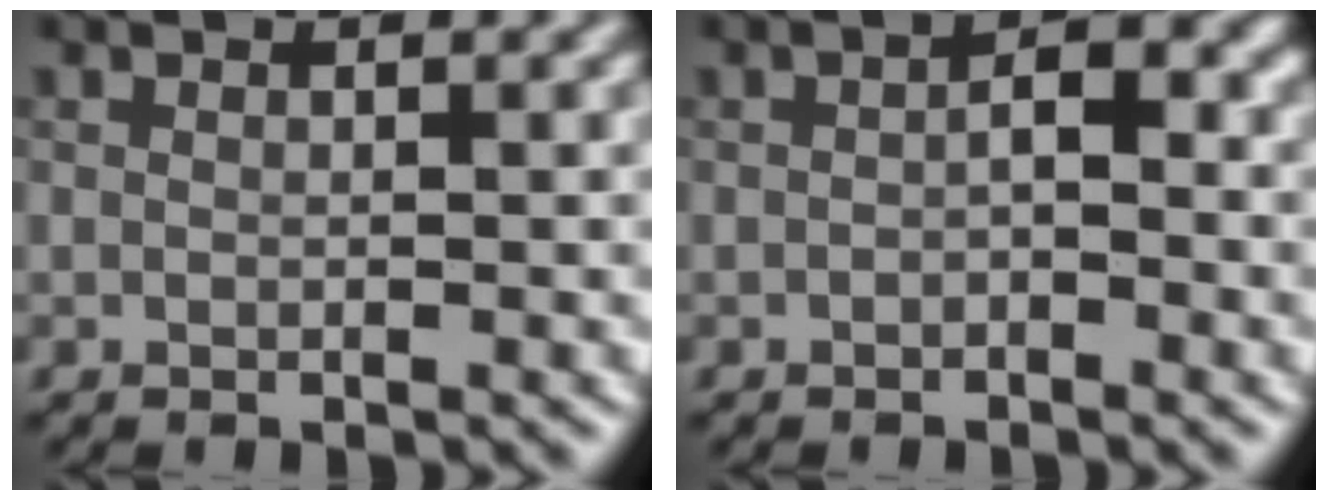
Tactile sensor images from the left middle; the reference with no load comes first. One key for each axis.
{"total": 2.0, "fx": -0.5, "fy": 0.8, "fz": 1.8, "tx": -0.031, "ty": 0.008, "tz": -0.013}